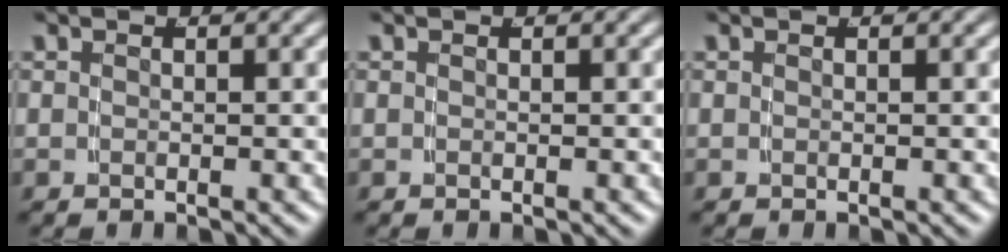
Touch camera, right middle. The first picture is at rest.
{"total": 0.0}
{"total": 0.0}